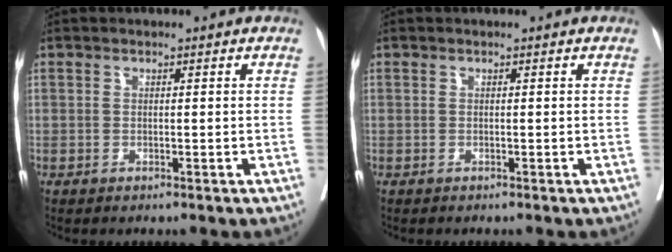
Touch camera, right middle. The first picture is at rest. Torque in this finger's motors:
{"motor_torque": [-0.14, 0.00, 0.01, 0.00]}